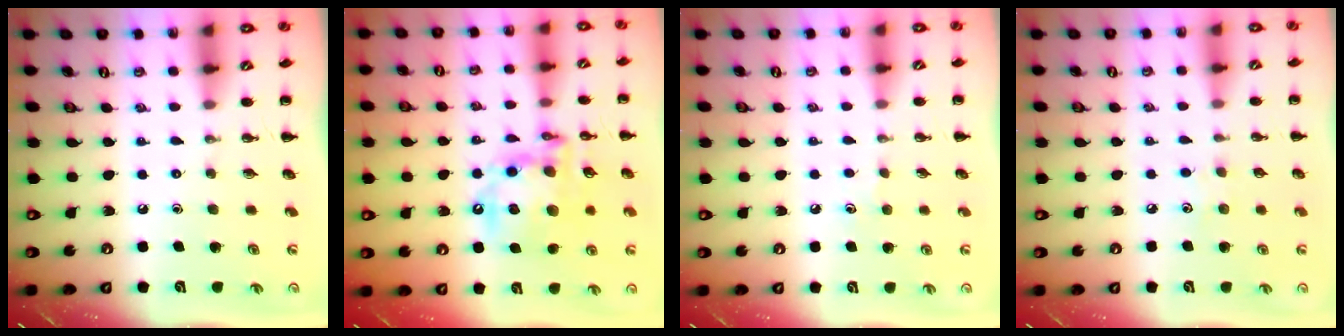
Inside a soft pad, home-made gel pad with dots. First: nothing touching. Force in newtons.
{"total": 17.3, "press": 16.9, "slide": 3.5}
{"total": 3.9, "press": 3.7, "slide": 1.4}
{"total": 4.5, "press": 4.3, "slide": 1.2}